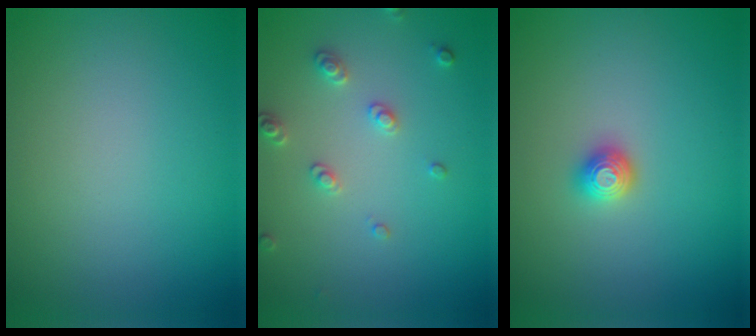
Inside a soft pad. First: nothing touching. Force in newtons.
{"total": 2.2, "press": 2.1, "slide": 0.6}
{"total": 1.4, "press": 1.2, "slide": 0.6}